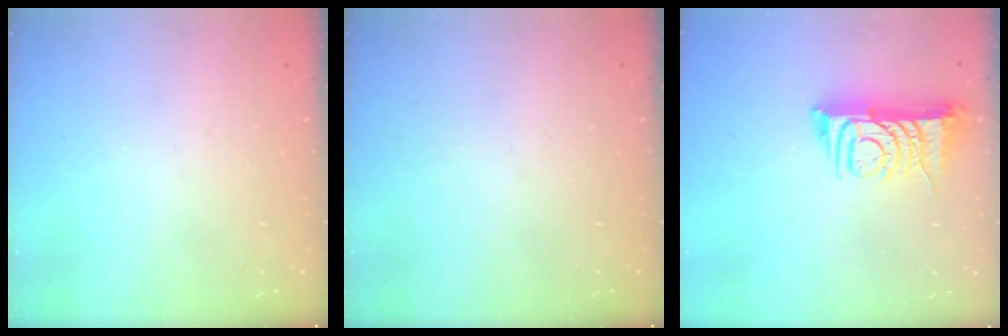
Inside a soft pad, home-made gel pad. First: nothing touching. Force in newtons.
{"total": 0.0}
{"total": 9.0, "press": 8.9, "slide": 1.0}